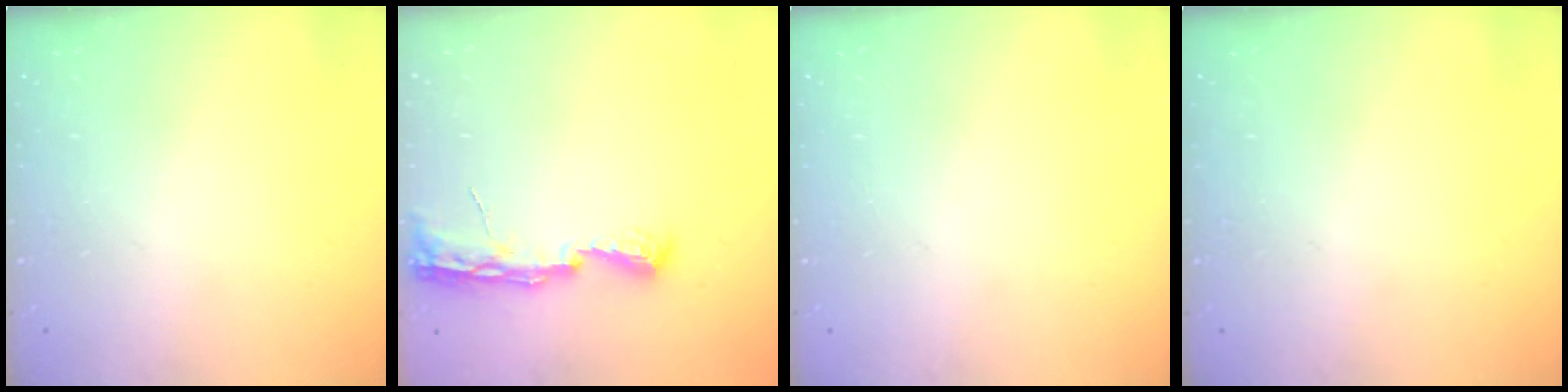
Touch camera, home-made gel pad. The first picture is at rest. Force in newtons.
{"total": 8.0, "press": 8.0, "slide": 0.7}
{"total": 0.0}
{"total": 0.0}